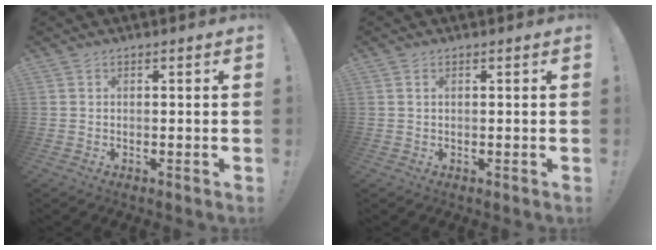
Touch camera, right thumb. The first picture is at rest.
{"total": 0.5, "force": [0.1, 0.1, 0.5], "torque": [-0.011, 0.002, 0.002]}